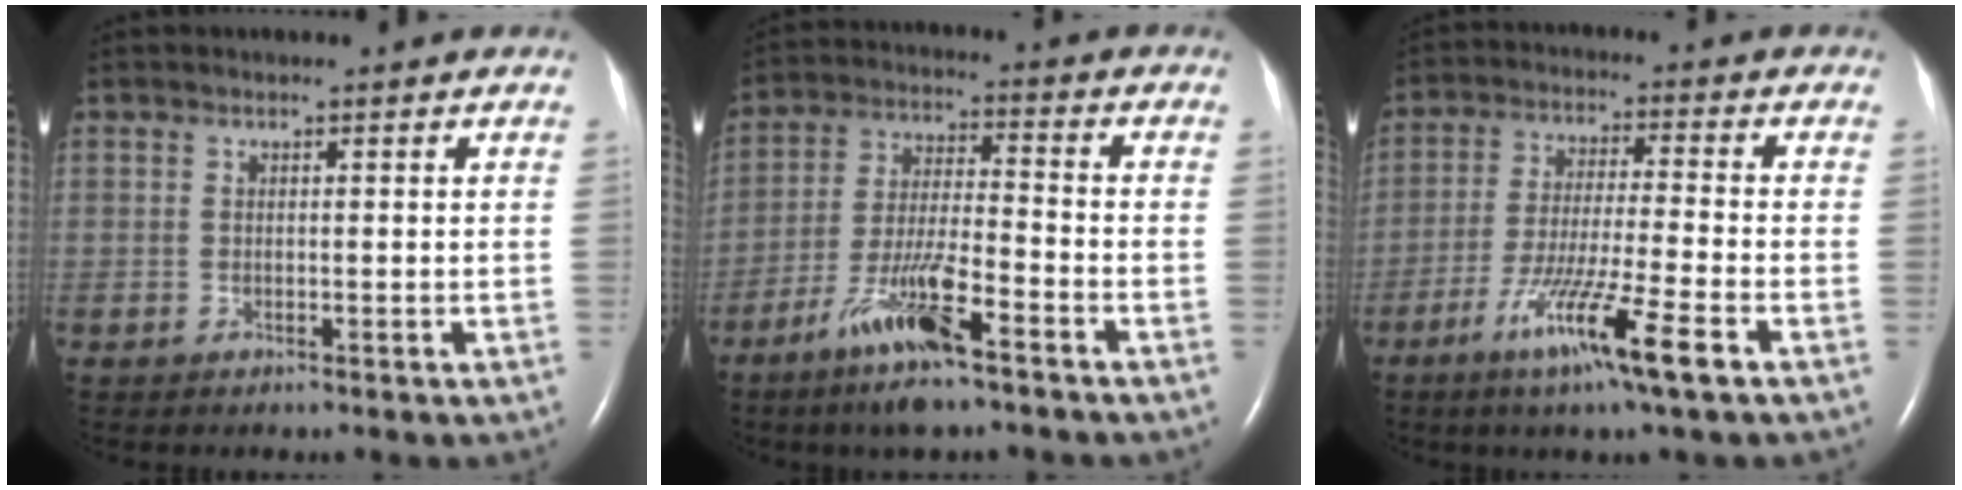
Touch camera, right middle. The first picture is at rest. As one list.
[{"total": 11.4, "force": [-7.1, 1.2, 8.9], "torque": [-0.177, -0.022, -0.132]}, {"total": 11.2, "force": [-6.0, -0.6, 9.5], "torque": [-0.179, -0.029, -0.111]}]